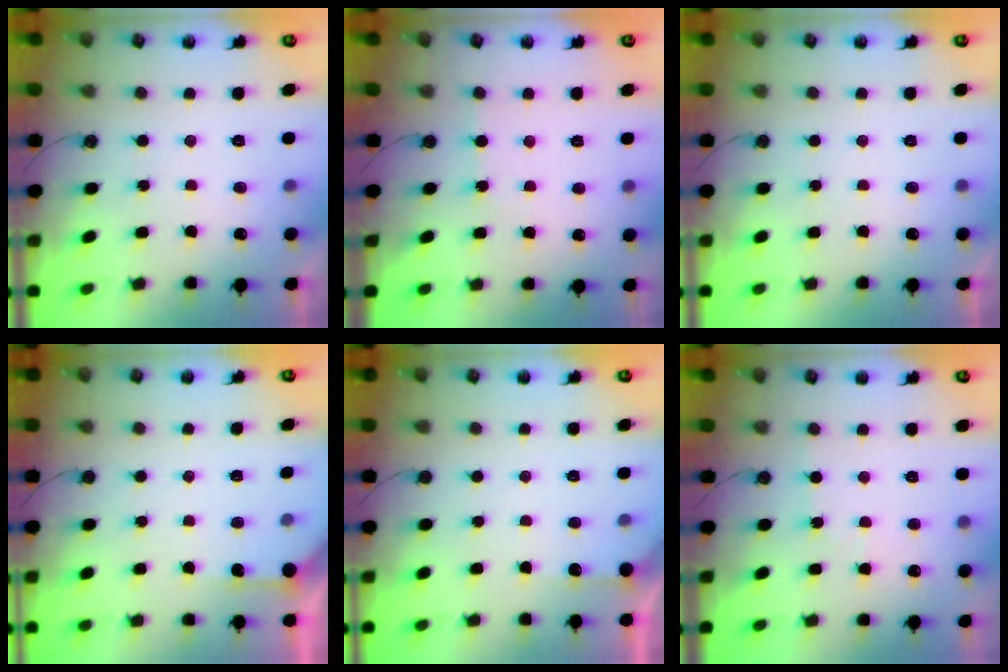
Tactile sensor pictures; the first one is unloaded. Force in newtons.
{"total": 2.5, "press": 2.5, "slide": 0.4}
{"total": 0.0}
{"total": 3.0, "press": 3.0, "slide": 0.4}
{"total": 3.2, "press": 3.2, "slide": 0.3}
{"total": 3.2, "press": 3.2, "slide": 0.5}